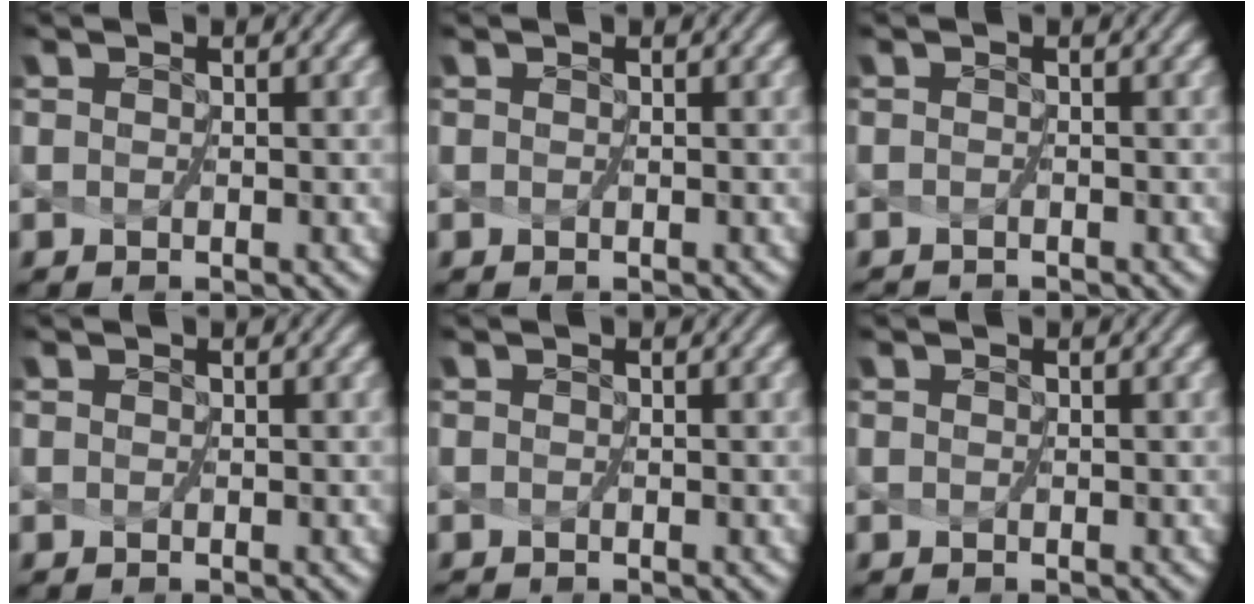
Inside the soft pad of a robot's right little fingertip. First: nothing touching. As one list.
[{"total": 0.0}, {"total": 1.2, "force": [-1.1, -0.3, -0.3], "torque": [-0.001, -0.010, -0.022]}, {"total": 0.0}, {"total": 0.0}, {"total": 0.0}]